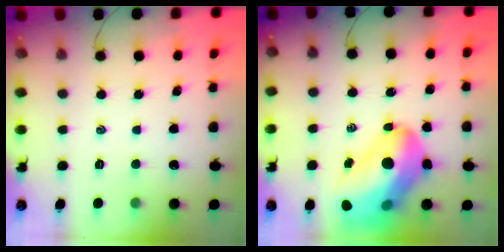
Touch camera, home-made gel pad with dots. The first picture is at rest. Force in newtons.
{"total": 21.8, "press": 21.0, "slide": 5.8}